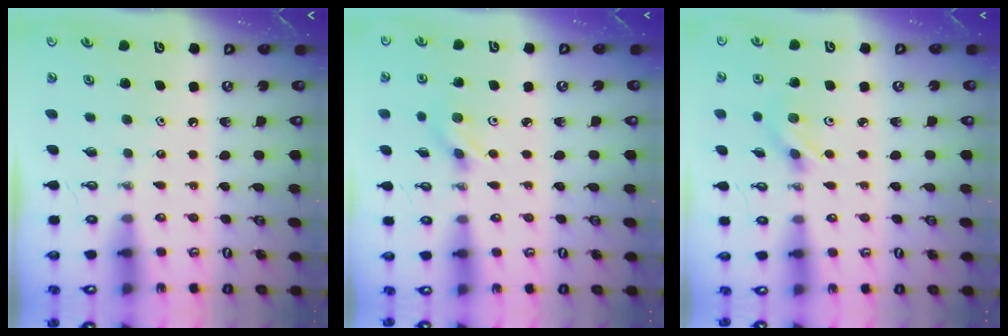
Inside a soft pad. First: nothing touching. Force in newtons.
{"total": 2.2, "press": 2.1, "slide": 0.7}
{"total": 2.0, "press": 1.9, "slide": 0.4}